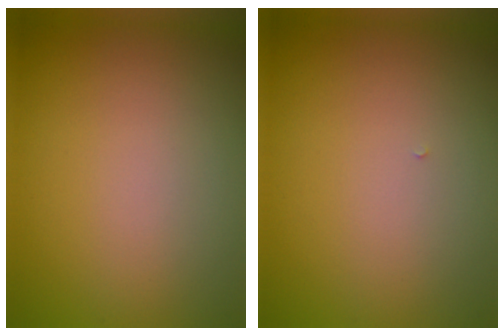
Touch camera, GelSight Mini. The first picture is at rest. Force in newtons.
{"total": 0.0}